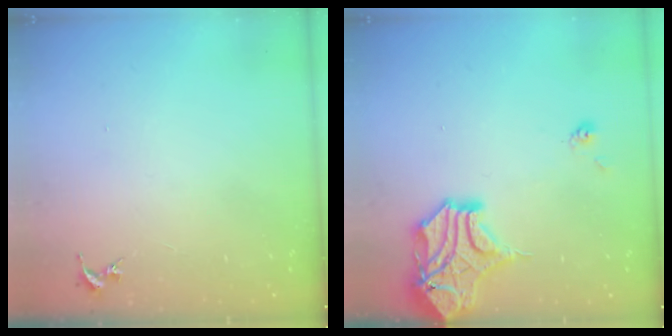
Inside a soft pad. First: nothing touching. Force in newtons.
{"total": 15.2, "press": 15.1, "slide": 2.2}